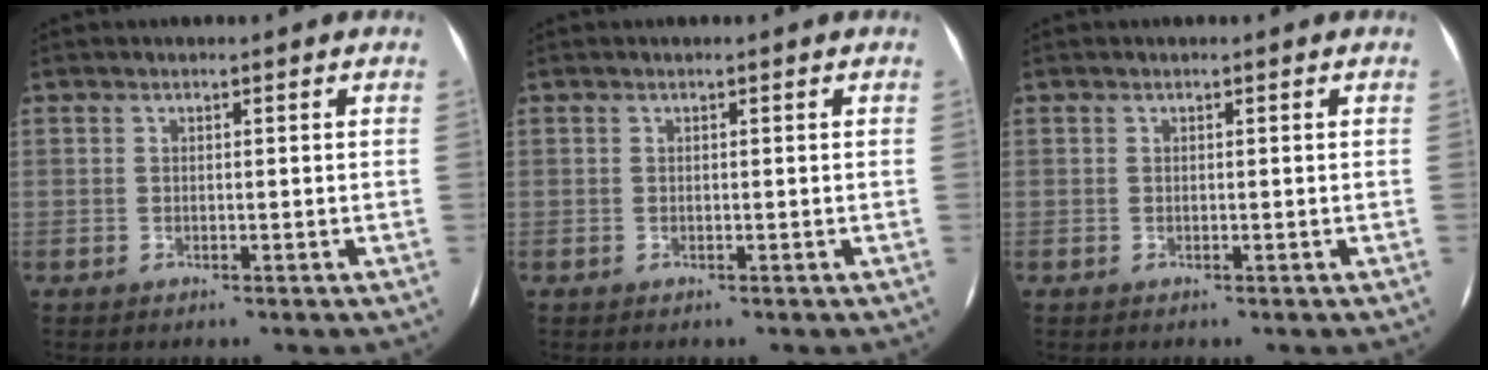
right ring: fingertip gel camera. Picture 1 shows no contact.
{"total": 0.0}
{"total": 0.0}